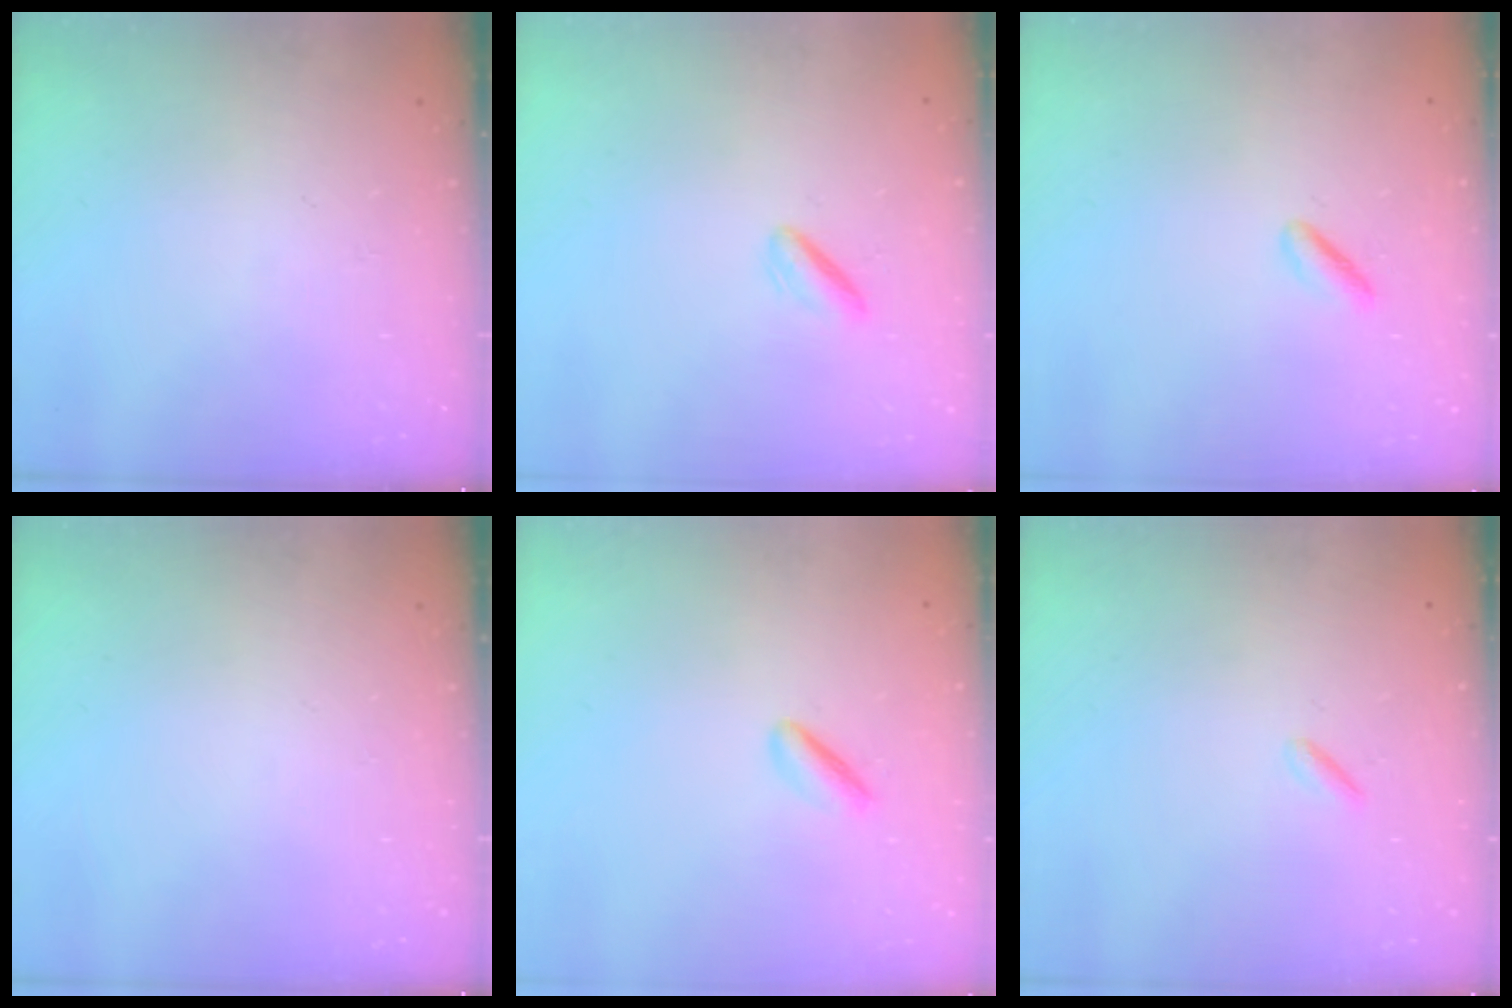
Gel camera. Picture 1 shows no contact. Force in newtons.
{"total": 1.2, "press": 0.8, "slide": 0.8}
{"total": 1.1, "press": 0.9, "slide": 0.7}
{"total": 0.0}
{"total": 2.4, "press": 2.3, "slide": 0.8}
{"total": 0.9, "press": 0.8, "slide": 0.4}